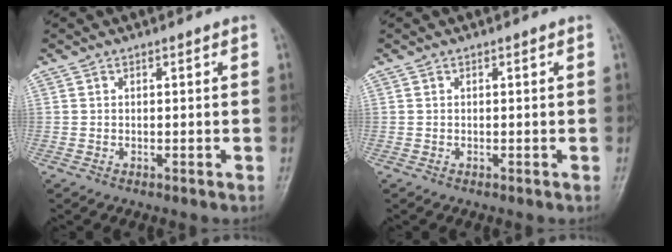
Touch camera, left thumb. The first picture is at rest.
{"total": 0.0}